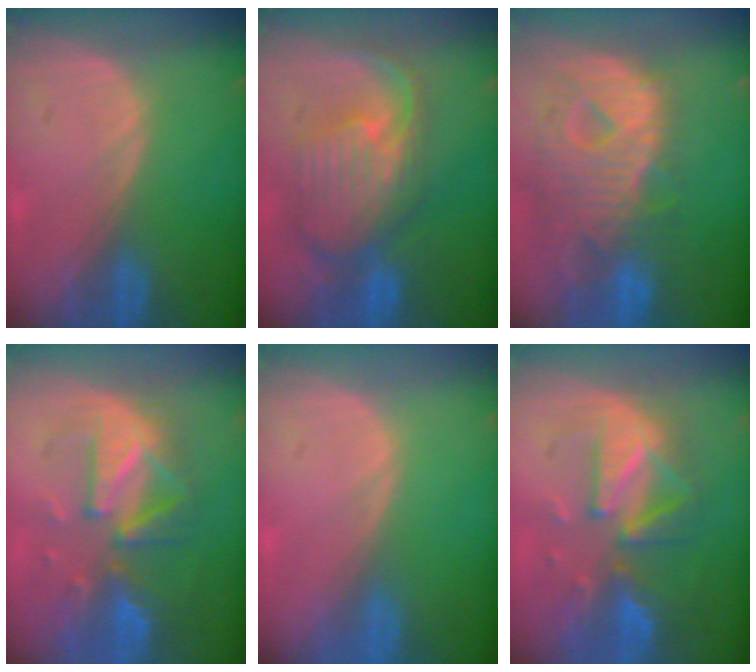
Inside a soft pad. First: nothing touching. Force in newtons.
{"total": 10.8, "press": 9.6, "slide": 5.0}
{"total": 12.8, "press": 10.9, "slide": 6.7}
{"total": 9.4, "press": 9.0, "slide": 2.5}
{"total": 0.0}
{"total": 9.4, "press": 9.0, "slide": 2.5}